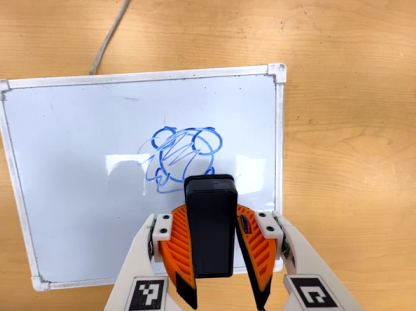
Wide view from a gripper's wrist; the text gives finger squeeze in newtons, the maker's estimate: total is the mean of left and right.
{"total": 8.1, "left": 6.8, "right": 9.3}